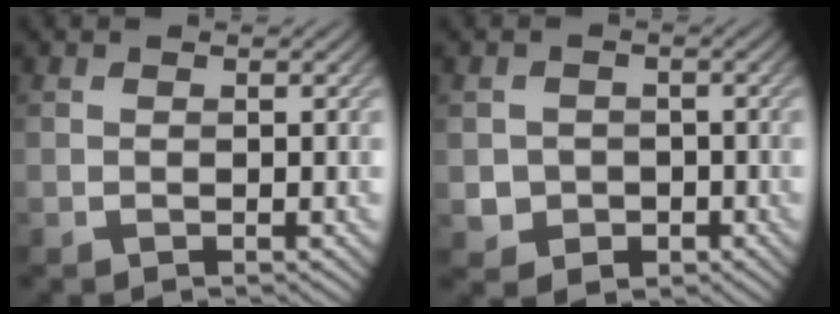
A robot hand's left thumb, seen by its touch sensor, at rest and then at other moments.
{"total": 3.1, "force": [-0.8, 2.9, 0.8], "torque": [-0.016, -0.008, -0.017]}